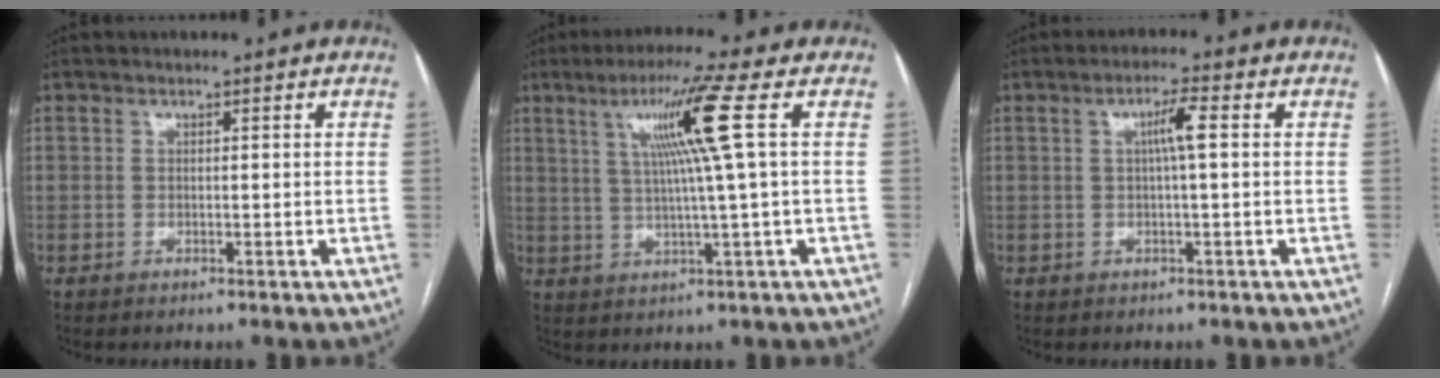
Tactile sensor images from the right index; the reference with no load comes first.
{"total": 9.4, "force": [2.9, -2.2, 8.7], "torque": [-0.151, 0.008, 0.056]}
{"total": 3.7, "force": [0.5, -0.1, 3.7], "torque": [-0.064, 0.007, 0.009]}